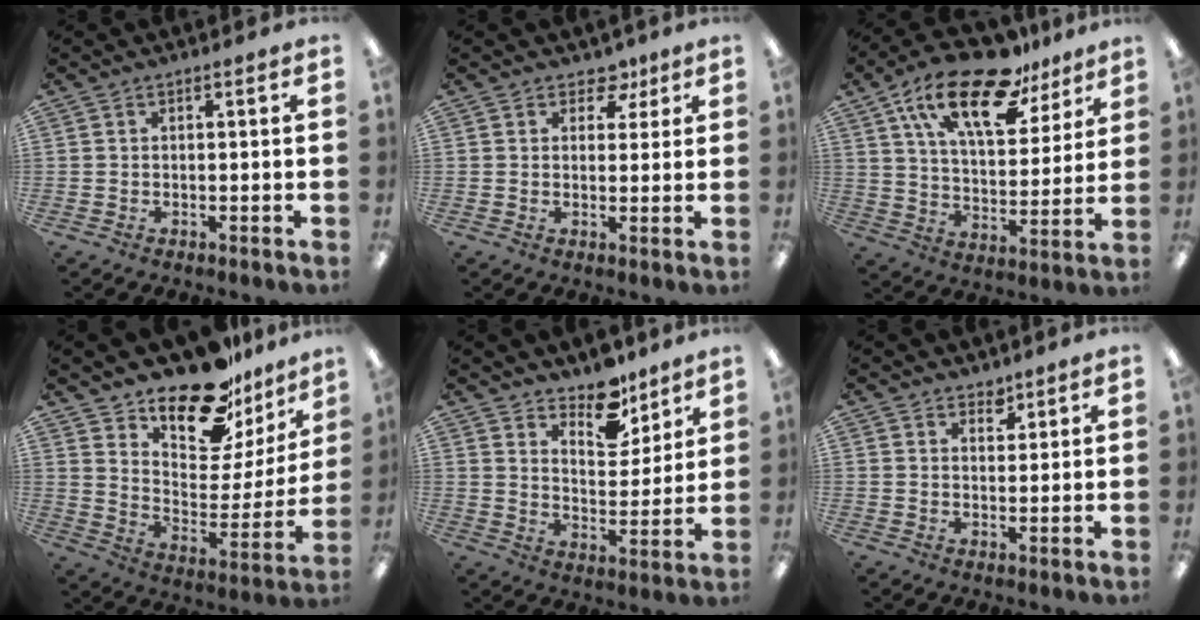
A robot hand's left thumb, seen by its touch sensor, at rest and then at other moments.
{"total": 4.6, "force": [2.9, 3.1, 1.8], "torque": [-0.010, -0.012, 0.049]}
{"total": 21.8, "force": [13.9, 9.5, 13.8], "torque": [-0.238, -0.065, 0.240]}
{"total": 19.1, "force": [16.0, 7.4, 7.3], "torque": [-0.114, -0.129, 0.277]}
{"total": 10.5, "force": [8.8, 4.7, 3.5], "torque": [-0.034, -0.064, 0.158]}
{"total": 2.8, "force": [2.5, 1.3, 0.5], "torque": [0.012, -0.019, 0.042]}